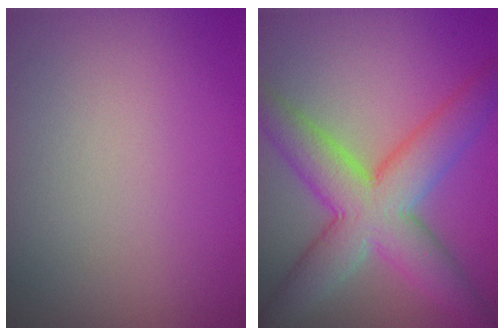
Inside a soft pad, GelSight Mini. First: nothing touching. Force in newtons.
{"total": 8.4, "press": 8.4, "slide": 0.5}